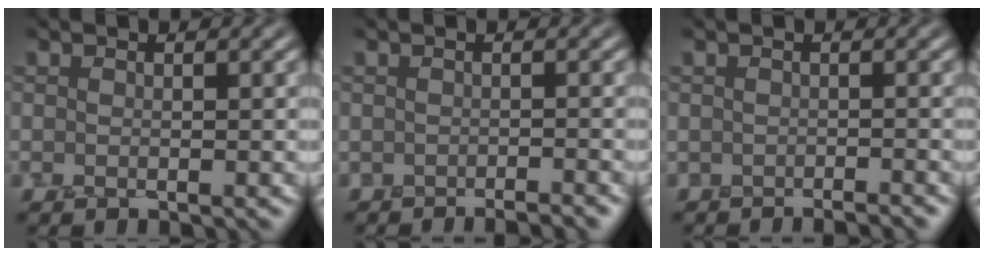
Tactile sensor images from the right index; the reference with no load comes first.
{"total": 1.7, "force": [-1.6, 0.0, 0.4], "torque": [0.014, 0.012, -0.022]}
{"total": 1.3, "force": [-1.3, -0.1, 0.0], "torque": [0.018, 0.009, -0.016]}